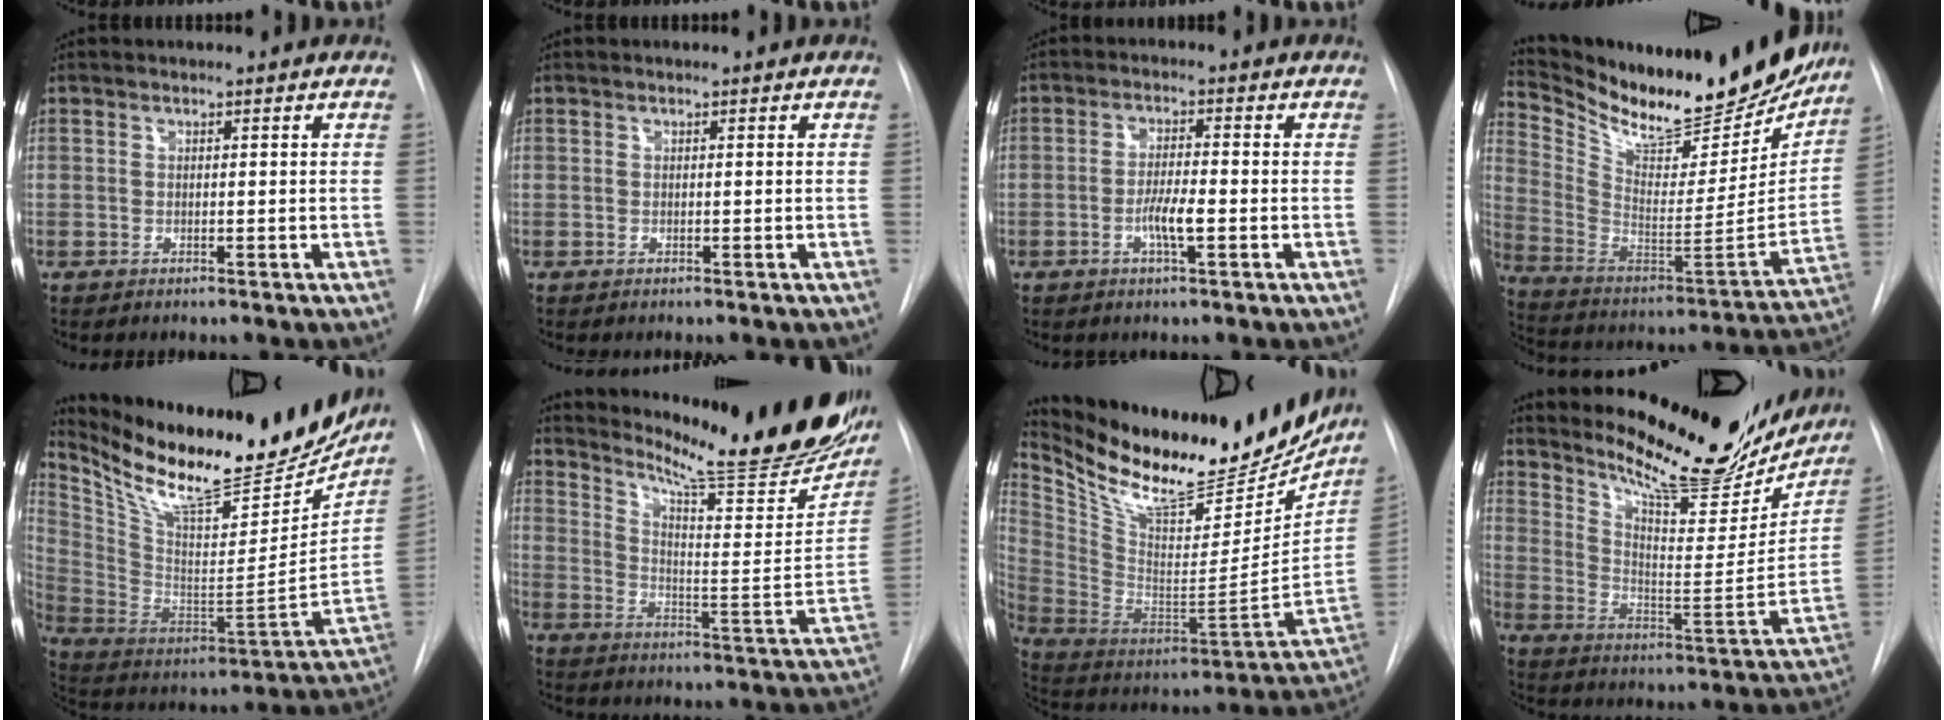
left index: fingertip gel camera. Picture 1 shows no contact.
{"total": 0.0}
{"total": 4.1, "force": [-1.4, 0.5, 3.8], "torque": [-0.072, -0.001, -0.026]}
{"total": 26.4, "force": [23.0, 6.6, 11.0], "torque": [-0.190, -0.051, 0.346]}
{"total": 28.2, "force": [23.5, 6.6, 14.1], "torque": [-0.243, -0.043, 0.359]}
{"total": 26.2, "force": [22.0, 2.8, 13.8], "torque": [-0.214, -0.079, 0.292]}
{"total": 29.0, "force": [24.7, 8.1, 12.9], "torque": [-0.228, -0.038, 0.376]}
{"total": 22.4, "force": [20.0, 4.9, 8.8], "torque": [-0.138, -0.050, 0.284]}